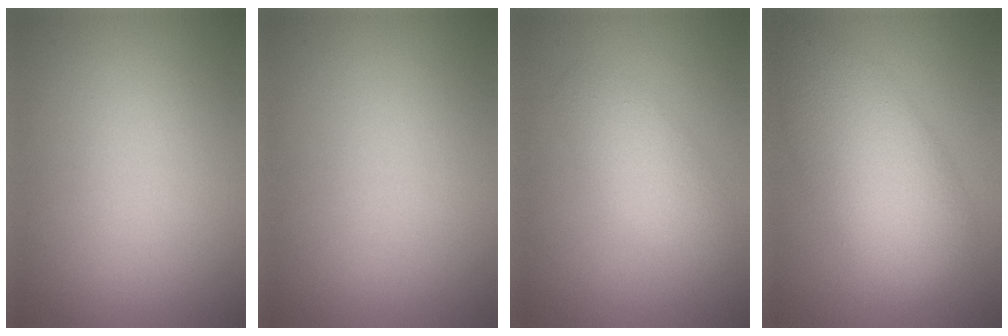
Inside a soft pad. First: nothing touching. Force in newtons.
{"total": 0.0}
{"total": 2.7, "press": 2.7, "slide": 0.2}
{"total": 7.9, "press": 7.9, "slide": 0.3}